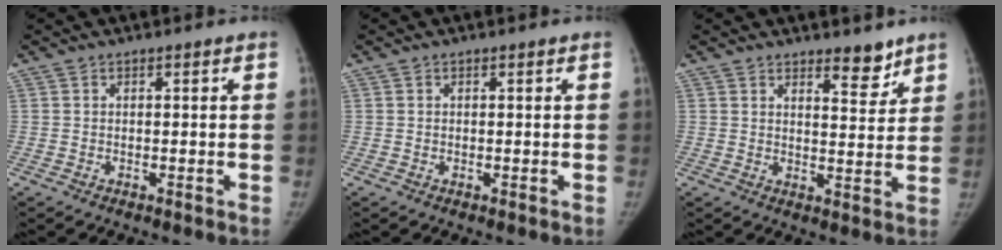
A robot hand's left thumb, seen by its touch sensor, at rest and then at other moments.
{"total": 0.0}
{"total": 4.9, "force": [3.9, 1.8, 2.4], "torque": [-0.013, -0.033, 0.057]}